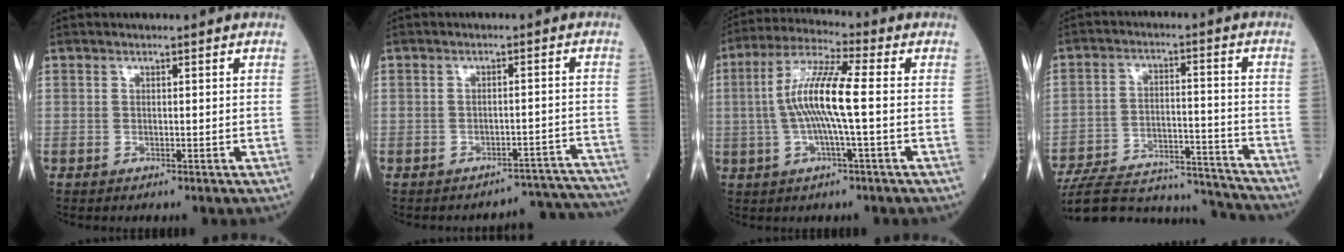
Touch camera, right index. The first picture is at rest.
{"total": 9.9, "force": [-9.8, 0.6, -1.4], "torque": [0.043, 0.038, -0.107]}
{"total": 10.4, "force": [-0.3, 0.5, 10.4], "torque": [-0.207, 0.014, -0.014]}
{"total": 20.3, "force": [-19.4, 3.5, 5.0], "torque": [-0.109, 0.009, -0.288]}